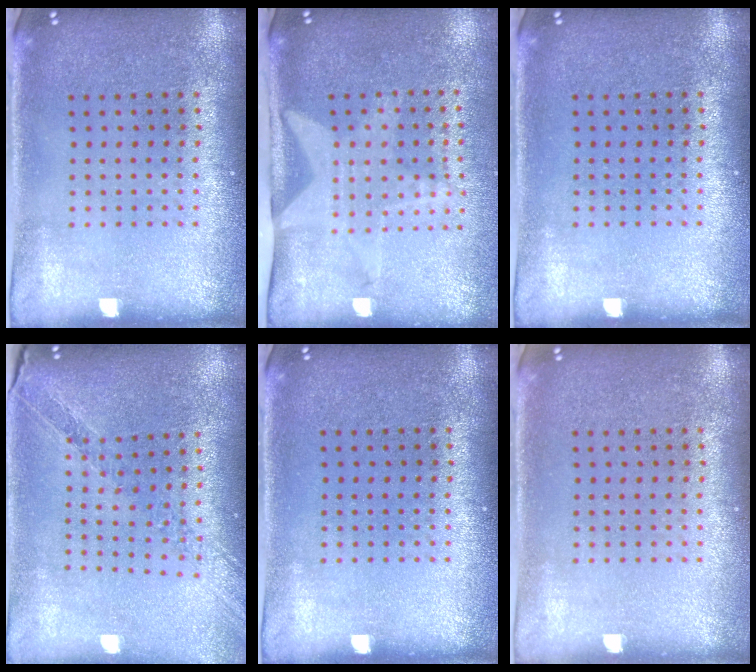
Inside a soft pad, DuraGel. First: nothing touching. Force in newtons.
{"total": 2.0, "press": 1.5, "slide": 1.4}
{"total": 0.0}
{"total": 1.2, "press": 1.2, "slide": 0.2}
{"total": 0.0}
{"total": 0.0}